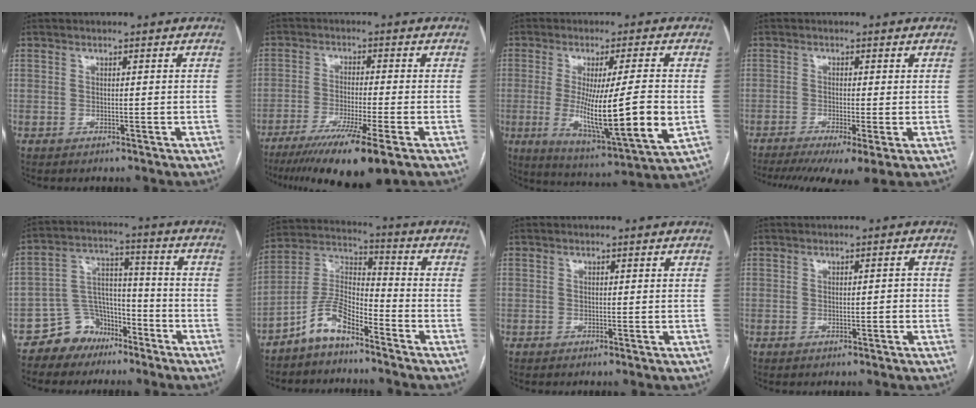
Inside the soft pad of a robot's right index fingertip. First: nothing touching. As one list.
[{"total": 12.7, "force": [-8.4, 0.3, 9.5], "torque": [-0.151, -0.036, -0.137]}, {"total": 16.3, "force": [-1.8, 0.4, 16.2], "torque": [-0.281, -0.038, -0.024]}, {"total": 9.0, "force": [-5.5, 1.9, 6.9], "torque": [-0.113, -0.015, -0.092]}, {"total": 8.3, "force": [-5.8, 5.8, 1.1], "torque": [-0.018, 0.037, -0.098]}, {"total": 8.0, "force": [-5.8, 2.7, 4.8], "torque": [-0.104, 0.018, -0.119]}, {"total": 0.0}, {"total": 1.8, "force": [-0.2, 0.5, 1.7], "torque": [-0.025, 0.003, 0.000]}]